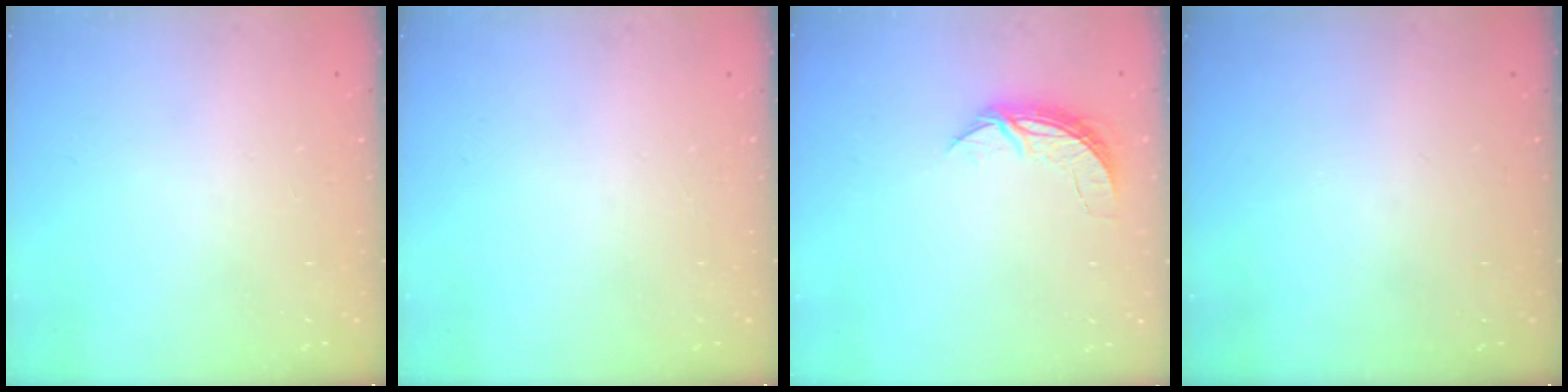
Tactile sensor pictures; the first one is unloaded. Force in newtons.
{"total": 0.0}
{"total": 5.5, "press": 5.5, "slide": 0.3}
{"total": 0.0}